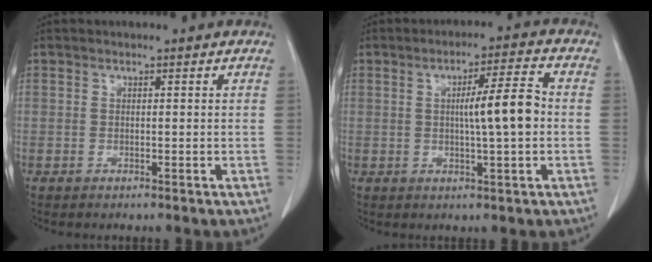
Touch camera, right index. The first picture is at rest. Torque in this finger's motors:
{"motor_torque": [0.88, -0.19, 0.31, 0.09]}